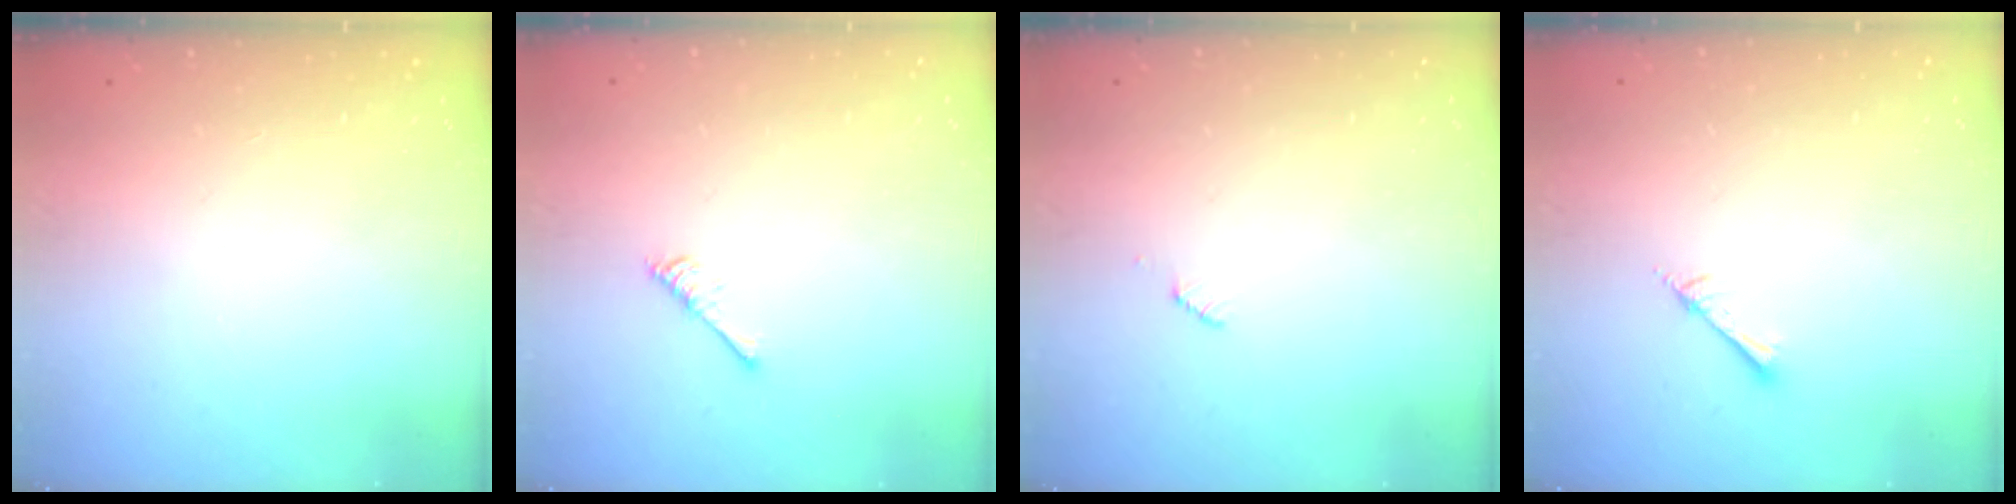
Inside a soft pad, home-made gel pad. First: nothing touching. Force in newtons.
{"total": 2.9, "press": 2.9, "slide": 0.5}
{"total": 2.5, "press": 2.5, "slide": 0.4}
{"total": 2.6, "press": 2.6, "slide": 0.3}